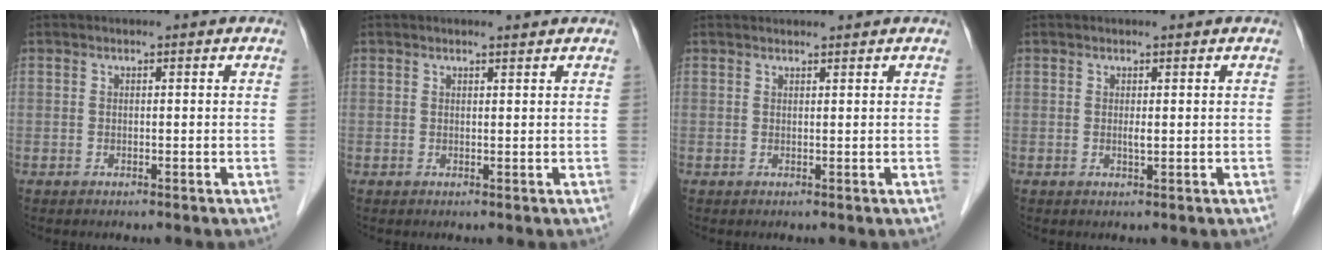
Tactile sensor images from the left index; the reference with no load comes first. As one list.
[{"total": 1.2, "force": [1.2, 0.1, 0.5], "torque": [-0.012, 0.004, 0.019]}, {"total": 3.0, "force": [3.0, 0.3, 0.6], "torque": [-0.008, 0.027, 0.043]}, {"total": 0.8, "force": [0.2, 0.1, 0.7], "torque": [-0.018, -0.001, 0.004]}]